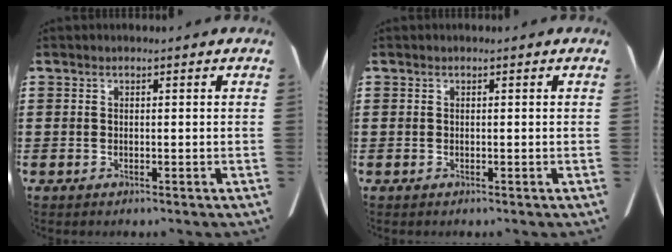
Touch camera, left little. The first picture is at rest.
{"total": 0.0}